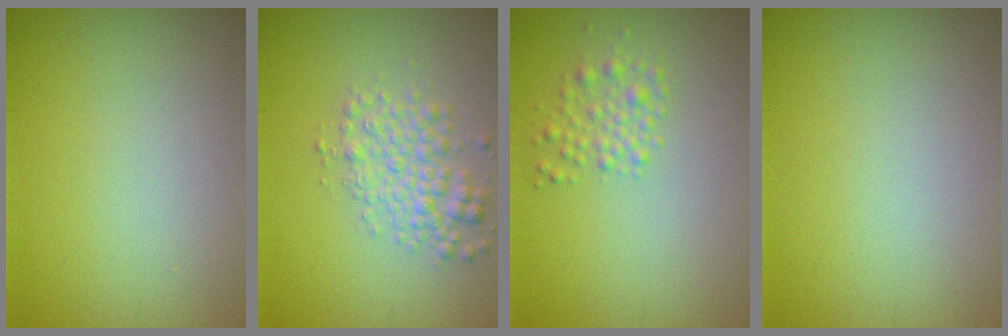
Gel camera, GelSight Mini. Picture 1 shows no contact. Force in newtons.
{"total": 3.1, "press": 3.1, "slide": 0.1}
{"total": 1.8, "press": 1.8, "slide": 0.1}
{"total": 0.0}